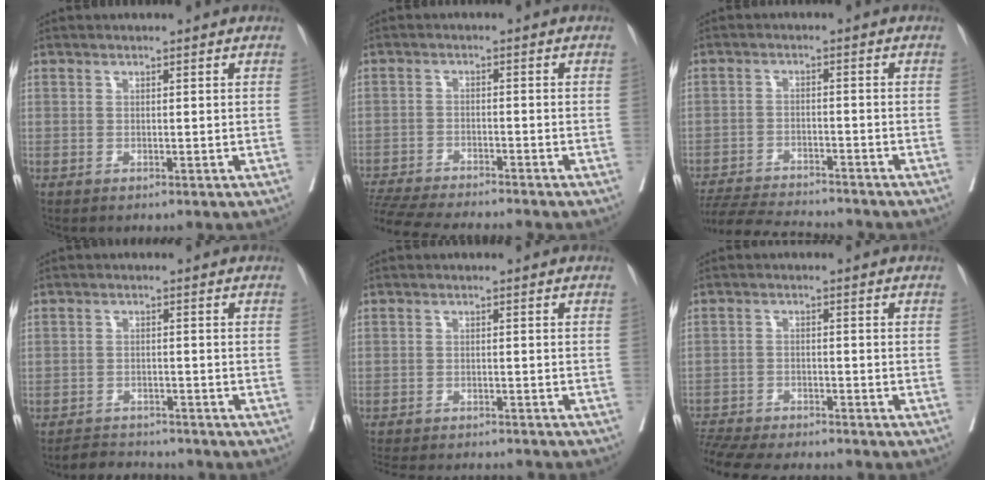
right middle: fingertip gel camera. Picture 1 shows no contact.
{"total": 13.1, "force": [-12.0, 0.5, 5.2], "torque": [-0.092, -0.017, -0.190]}
{"total": 11.9, "force": [-11.3, 0.7, 3.8], "torque": [-0.067, -0.010, -0.174]}
{"total": 4.6, "force": [-4.5, 1.0, 0.2], "torque": [-0.007, -0.011, -0.073]}
{"total": 14.5, "force": [-13.4, 2.2, 5.2], "torque": [-0.111, -0.021, -0.176]}
{"total": 13.2, "force": [-12.1, 1.4, 5.0], "torque": [-0.101, -0.012, -0.188]}